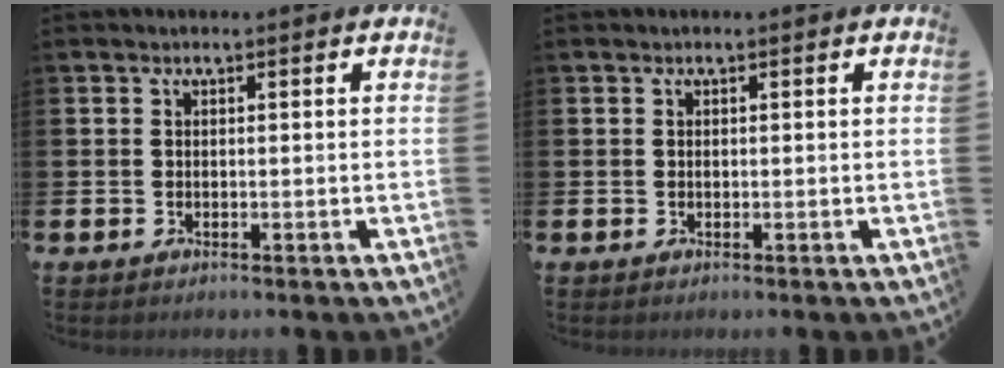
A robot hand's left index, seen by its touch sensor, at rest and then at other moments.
{"total": 0.0}